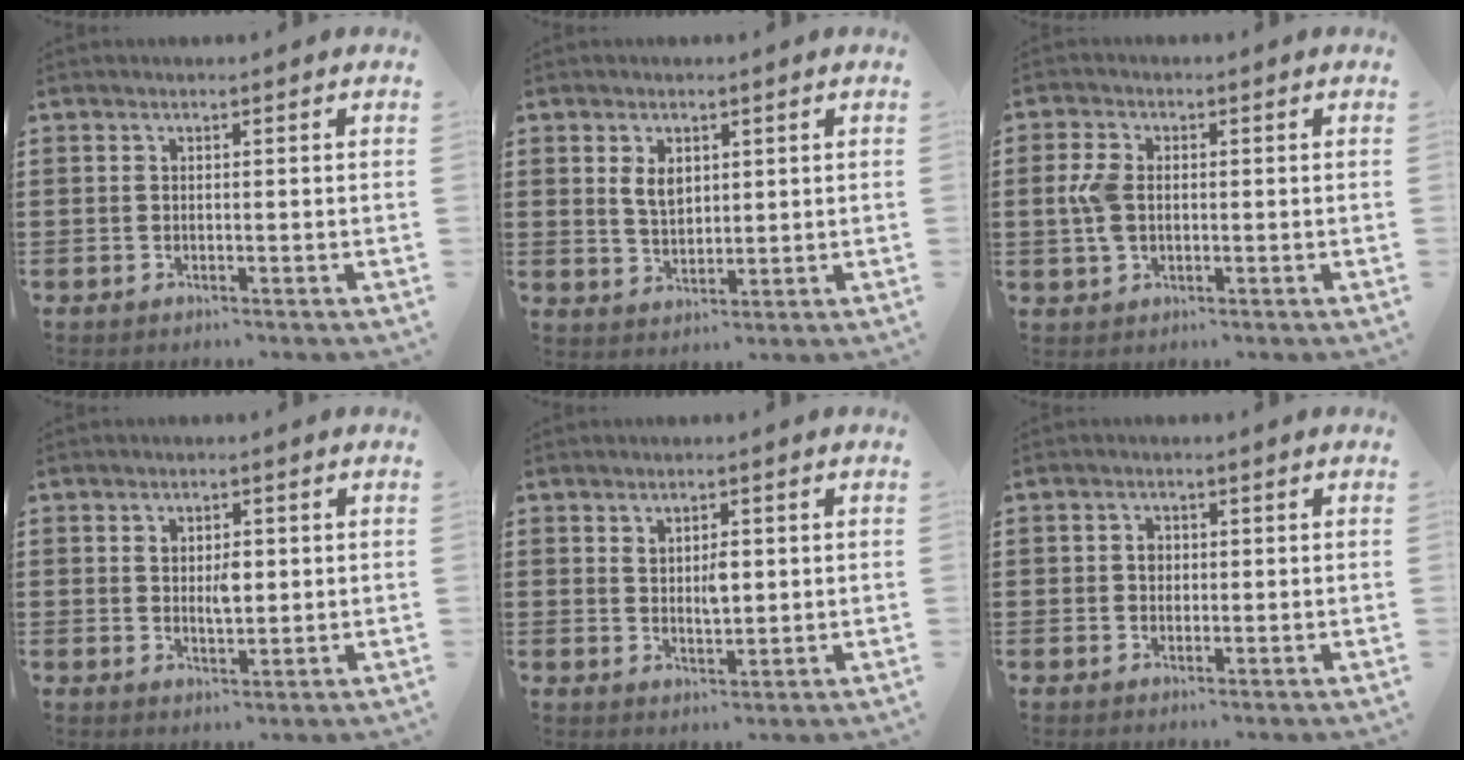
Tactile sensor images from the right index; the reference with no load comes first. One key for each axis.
{"total": 3.6, "fx": 1.5, "fy": 2.2, "fz": 2.4, "tx": -0.047, "ty": 0.002, "tz": 0.025}
{"total": 4.7, "fx": 0.2, "fy": 3.0, "fz": 3.6, "tx": -0.104, "ty": 0.000, "tz": -0.006}
{"total": 3.3, "fx": 0.7, "fy": 1.7, "fz": 2.8, "tx": -0.050, "ty": 0.002, "tz": 0.010}
{"total": 2.8, "fx": 1.0, "fy": 1.3, "fz": 2.3, "tx": -0.033, "ty": -0.004, "tz": 0.013}
{"total": 1.6, "fx": 0.2, "fy": 1.3, "fz": 0.9, "tx": -0.018, "ty": 0.008, "tz": 0.003}